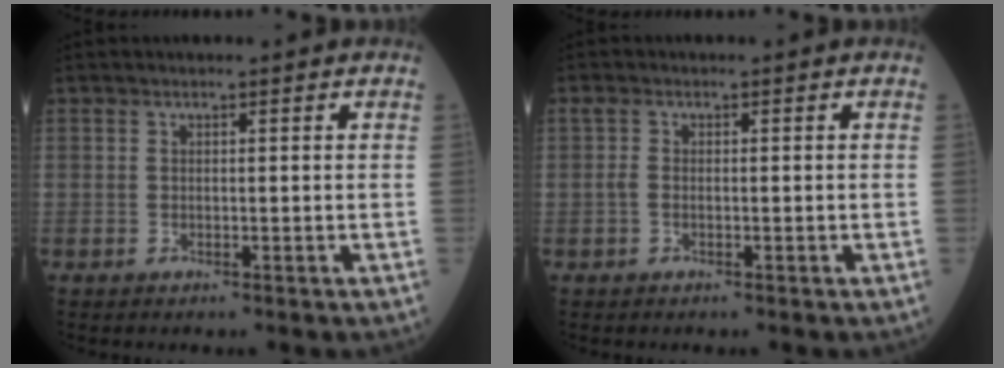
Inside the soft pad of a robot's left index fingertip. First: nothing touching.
{"total": 1.3, "force": [-0.2, 0.7, 1.0], "torque": [-0.025, 0.005, 0.000]}